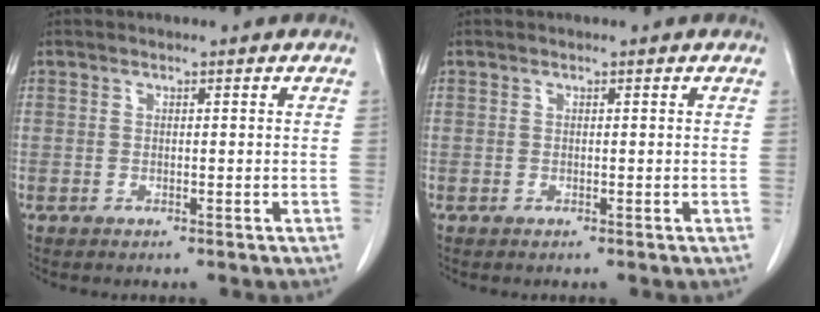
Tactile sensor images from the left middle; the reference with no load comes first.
{"total": 0.0}